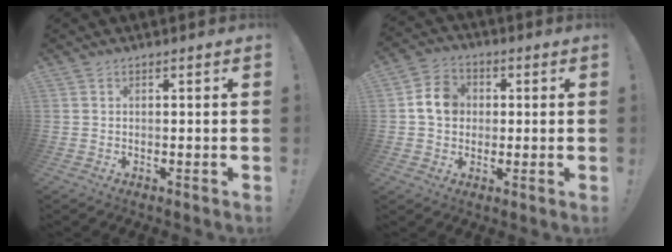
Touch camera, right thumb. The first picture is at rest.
{"total": 9.5, "force": [1.2, 8.1, 4.8], "torque": [-0.067, 0.015, 0.030]}